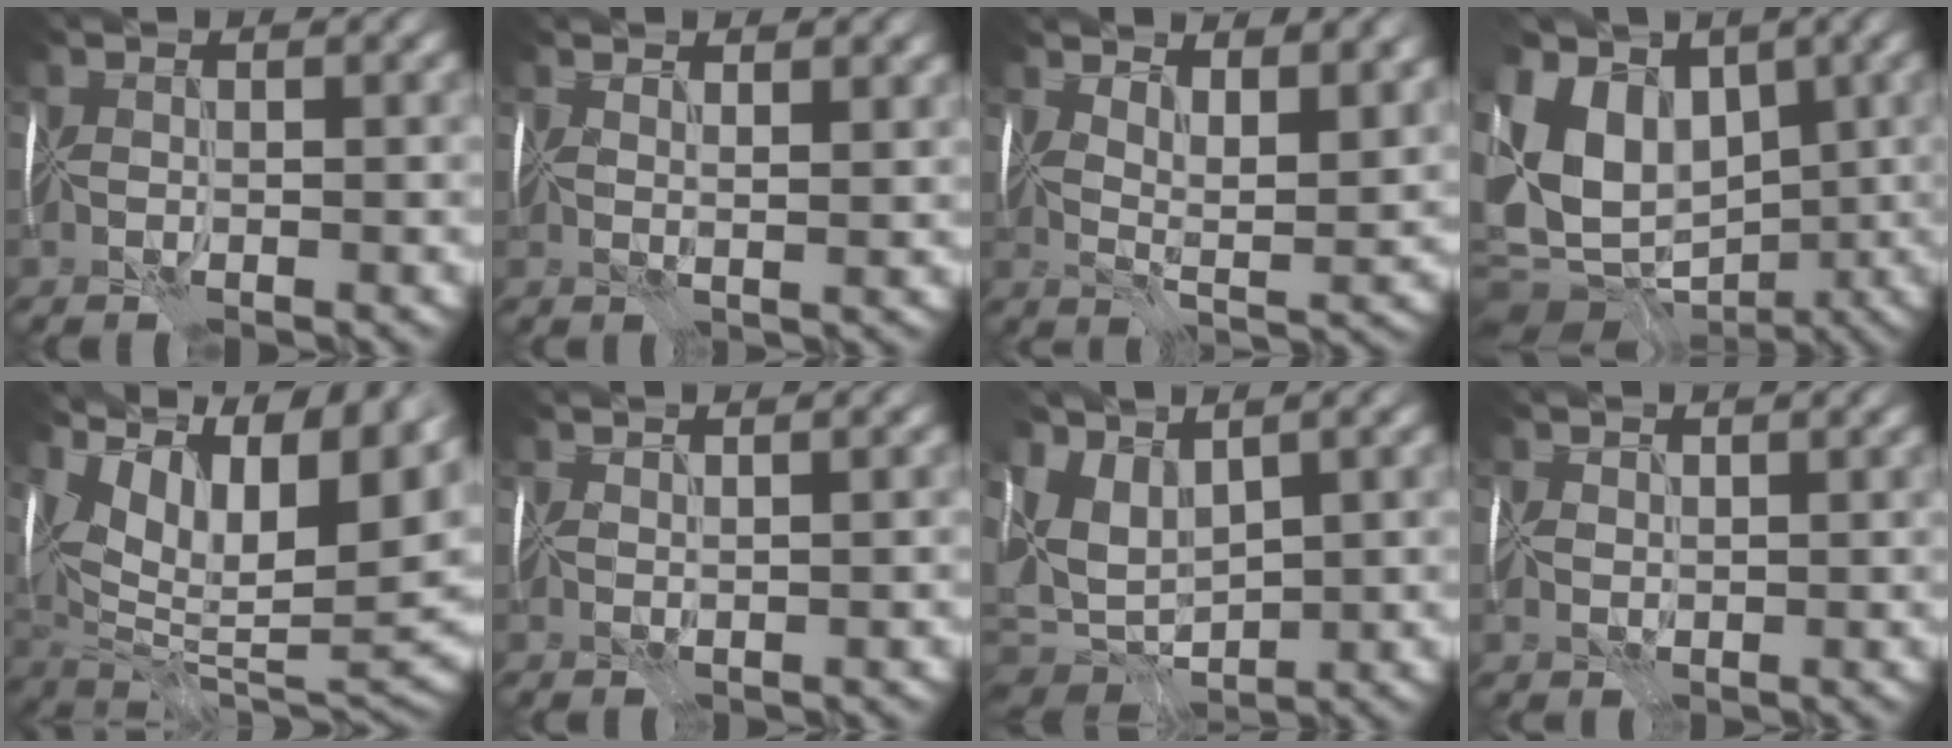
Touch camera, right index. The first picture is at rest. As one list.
[{"total": 2.1, "force": [1.9, 0.0, 0.9], "torque": [-0.008, 0.003, 0.025]}, {"total": 7.5, "force": [5.0, 2.5, 5.0], "torque": [-0.070, 0.001, 0.079]}, {"total": 12.0, "force": [1.2, 9.7, 7.0], "torque": [-0.144, 0.003, 0.031]}, {"total": 18.2, "force": [9.3, 8.6, 13.1], "torque": [-0.166, 0.051, 0.168]}, {"total": 1.2, "force": [1.1, -0.2, 0.4], "torque": [-0.008, -0.001, 0.020]}, {"total": 4.9, "force": [2.1, 3.1, 3.2], "torque": [-0.067, -0.003, 0.040]}, {"total": 1.9, "force": [1.4, 1.3, 0.5], "torque": [-0.011, 0.012, 0.021]}]